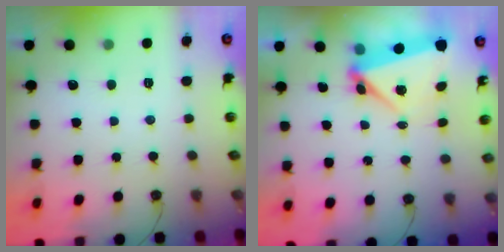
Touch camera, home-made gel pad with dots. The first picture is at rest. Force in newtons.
{"total": 5.6, "press": 5.6, "slide": 0.4}